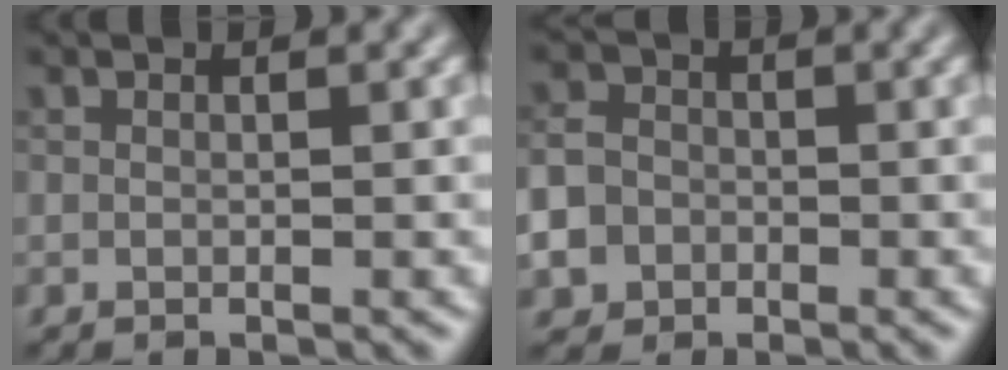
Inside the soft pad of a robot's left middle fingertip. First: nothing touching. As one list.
[{"total": 7.9, "force": [-3.7, 6.6, 2.4], "torque": [-0.059, -0.027, -0.087]}]